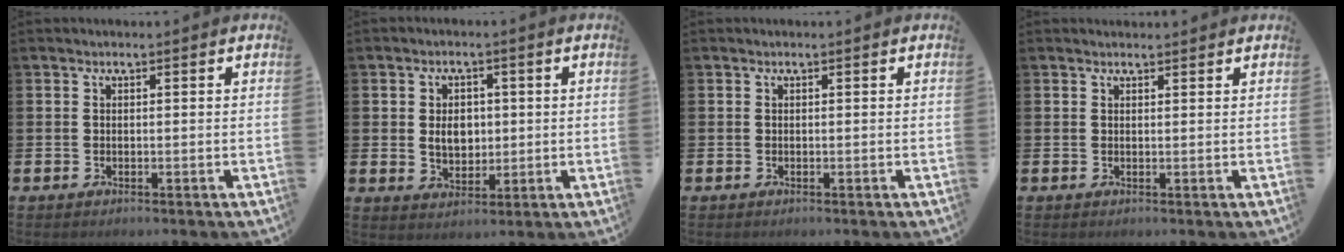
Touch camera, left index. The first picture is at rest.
{"total": 4.0, "force": [0.5, 3.0, 2.6], "torque": [-0.036, 0.005, 0.001]}
{"total": 0.0}
{"total": 1.0, "force": [1.0, 0.2, 0.2], "torque": [0.016, -0.005, 0.014]}